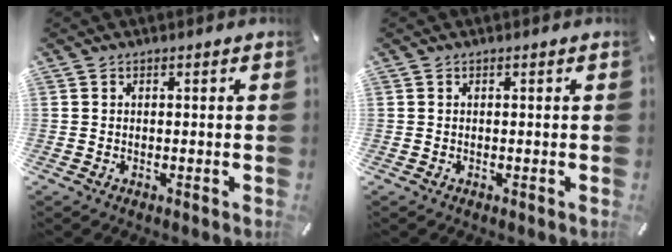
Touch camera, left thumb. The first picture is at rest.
{"total": 0.0}